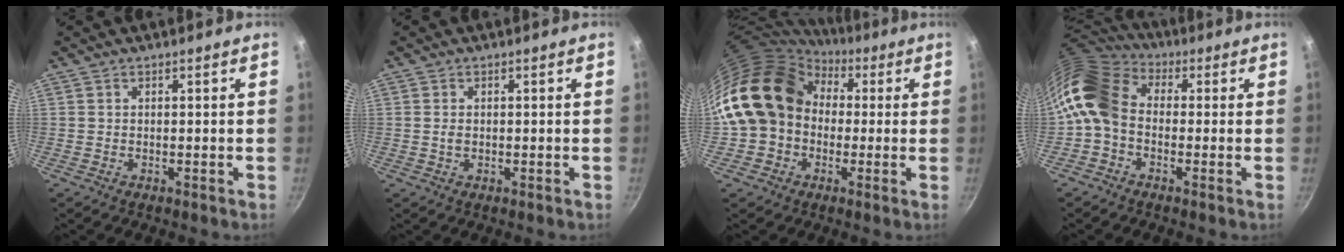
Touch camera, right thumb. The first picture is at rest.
{"total": 1.3, "force": [0.0, 0.9, 1.0], "torque": [-0.019, 0.001, -0.001]}
{"total": 16.3, "force": [1.2, 13.5, 9.0], "torque": [-0.132, 0.042, 0.011]}
{"total": 12.2, "force": [-1.5, 9.1, 7.9], "torque": [-0.141, 0.037, -0.052]}